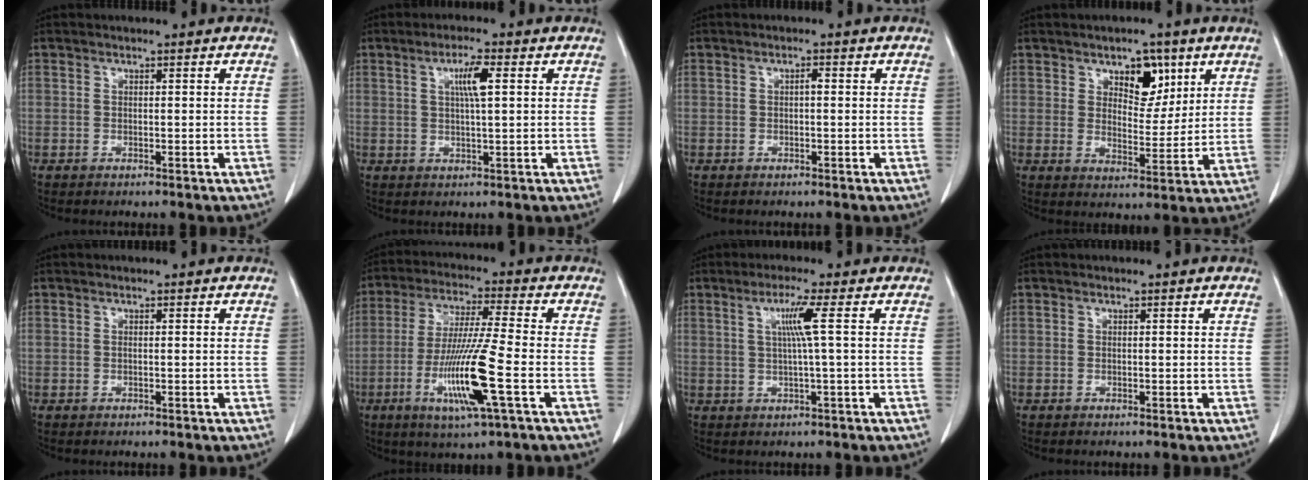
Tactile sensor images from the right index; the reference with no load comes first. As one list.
[{"total": 4.4, "force": [1.3, 0.2, 4.1], "torque": [-0.076, 0.000, 0.023]}, {"total": 0.8, "force": [0.0, 0.2, 0.8], "torque": [-0.015, 0.002, 0.000]}, {"total": 6.7, "force": [3.6, 3.7, 4.3], "torque": [-0.060, 0.003, 0.059]}, {"total": 0.0}, {"total": 13.3, "force": [-4.2, -0.3, 12.6], "torque": [-0.253, -0.022, -0.082]}, {"total": 4.3, "force": [1.0, -1.2, 4.0], "torque": [-0.083, 0.001, 0.020]}, {"total": 0.0}]